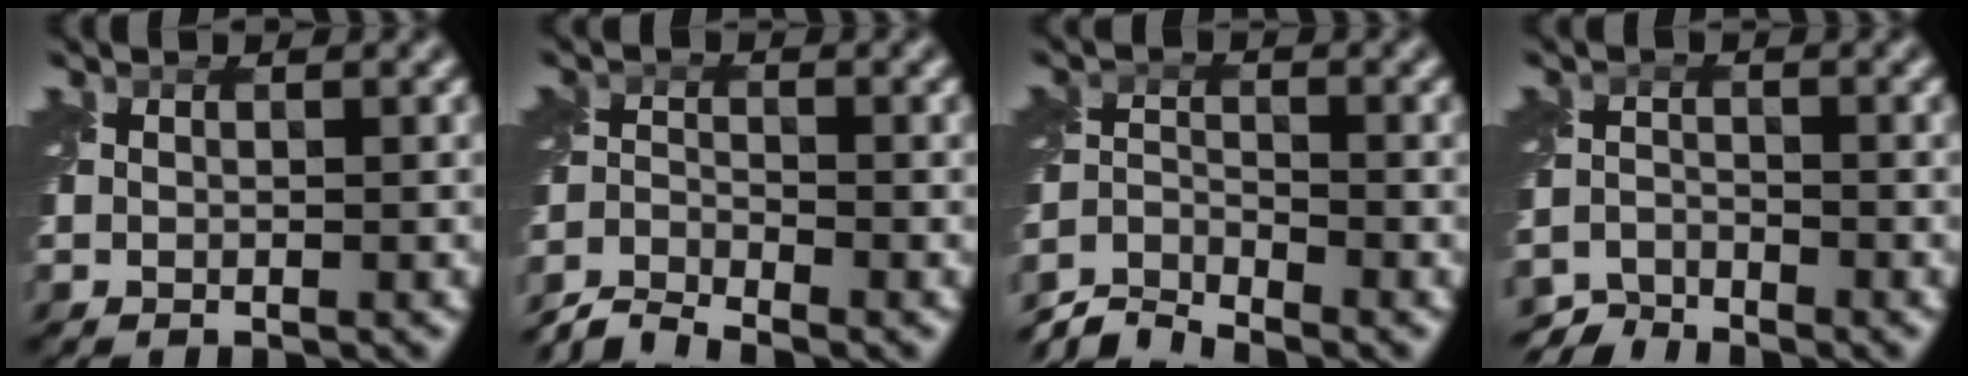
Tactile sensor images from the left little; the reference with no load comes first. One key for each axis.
{"total": 3.8, "fx": -3.7, "fy": 0.4, "fz": 0.8, "tx": -0.015, "ty": -0.007, "tz": -0.083}
{"total": 4.5, "fx": -4.3, "fy": 0.6, "fz": 0.9, "tx": -0.013, "ty": -0.006, "tz": -0.094}
{"total": 3.9, "fx": -3.9, "fy": 0.7, "fz": 0.2, "tx": -0.001, "ty": -0.014, "tz": -0.076}